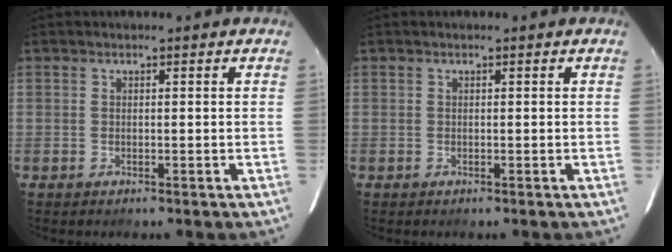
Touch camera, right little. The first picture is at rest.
{"total": 0.0}